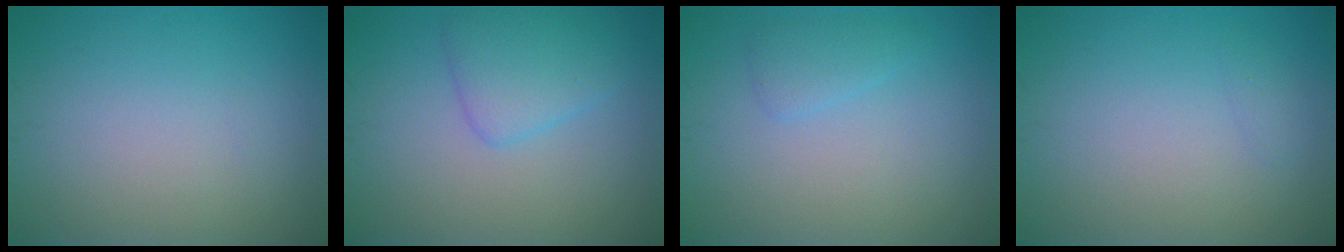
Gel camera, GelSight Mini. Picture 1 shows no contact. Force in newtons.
{"total": 3.2, "press": 3.2, "slide": 0.2}
{"total": 1.4, "press": 1.4, "slide": 0.2}
{"total": 0.5, "press": 0.5, "slide": 0.0}